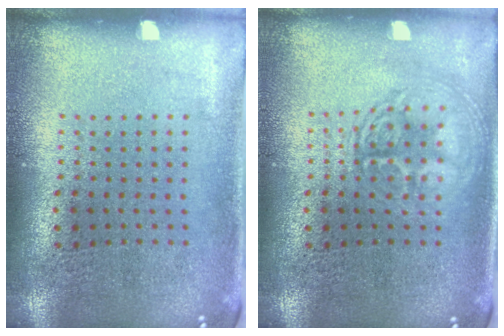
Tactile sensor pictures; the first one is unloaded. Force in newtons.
{"total": 1.7, "press": 1.7, "slide": 0.3}